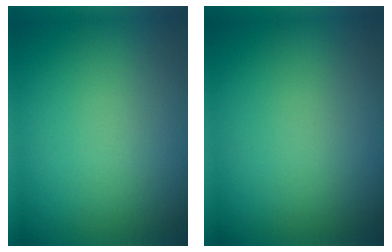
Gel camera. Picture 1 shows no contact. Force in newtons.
{"total": 0.0}